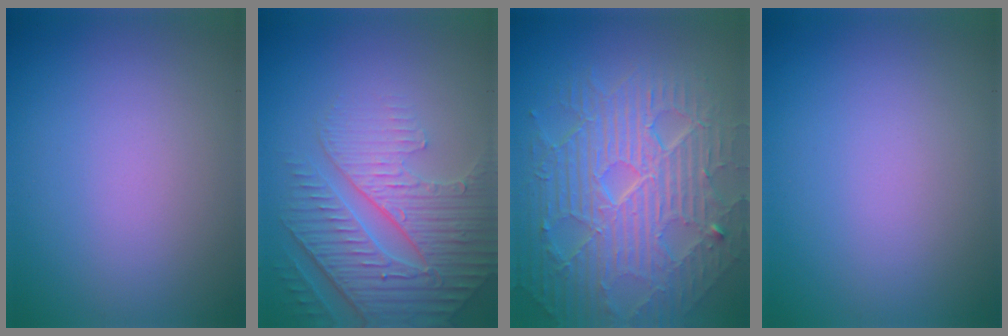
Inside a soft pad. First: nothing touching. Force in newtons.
{"total": 6.1, "press": 4.9, "slide": 3.5}
{"total": 10.2, "press": 6.6, "slide": 7.8}
{"total": 0.0}